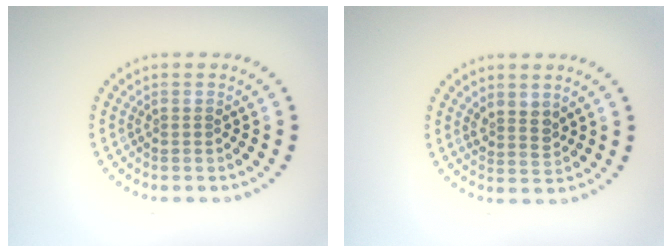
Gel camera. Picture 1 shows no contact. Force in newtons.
{"total": 1.9, "press": 1.5, "slide": 1.0}